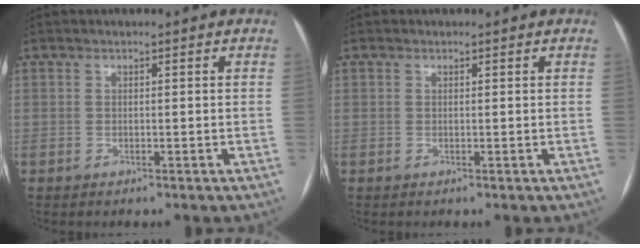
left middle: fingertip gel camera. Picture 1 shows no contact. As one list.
[{"total": 1.0, "force": [-0.2, -0.6, -0.8], "torque": [0.017, 0.001, -0.002]}]